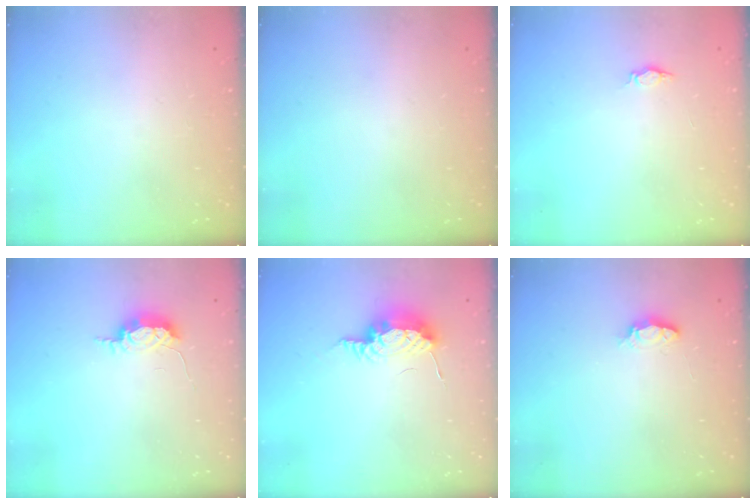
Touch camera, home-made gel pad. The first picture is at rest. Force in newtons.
{"total": 0.0}
{"total": 3.4, "press": 3.4, "slide": 0.3}
{"total": 5.8, "press": 5.7, "slide": 0.9}
{"total": 8.3, "press": 8.1, "slide": 1.8}
{"total": 3.4, "press": 3.4, "slide": 0.5}